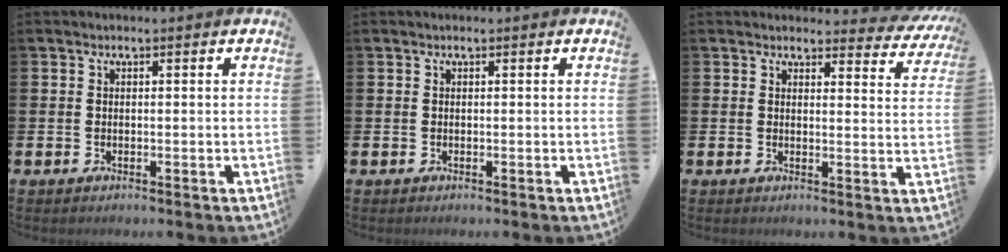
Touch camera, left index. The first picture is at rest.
{"total": 0.0}
{"total": 2.5, "force": [2.4, 0.9, 0.1], "torque": [0.005, -0.019, 0.035]}